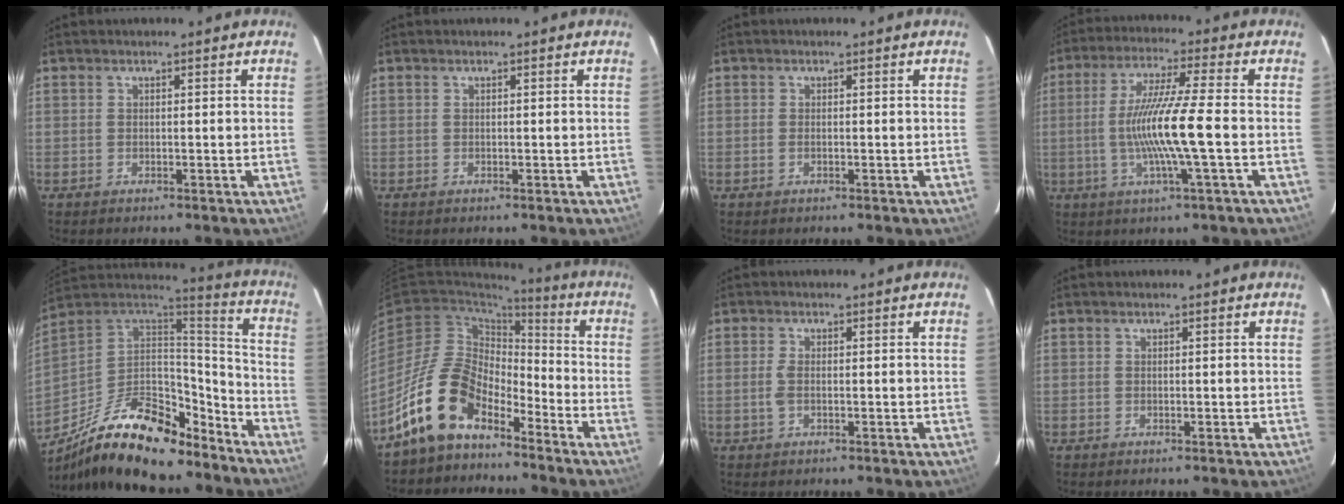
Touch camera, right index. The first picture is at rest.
{"total": 0.0}
{"total": 0.7, "force": [-0.2, 0.3, 0.6], "torque": [-0.015, 0.000, -0.005]}
{"total": 12.9, "force": [-2.1, -1.0, 12.7], "torque": [-0.237, -0.007, -0.038]}
{"total": 25.7, "force": [-18.0, 10.2, 15.3], "torque": [-0.284, -0.003, -0.287]}
{"total": 14.2, "force": [-9.7, 7.2, 7.6], "torque": [-0.148, 0.018, -0.187]}
{"total": 1.9, "force": [-0.4, 0.8, 1.7], "torque": [-0.039, 0.000, -0.008]}
{"total": 0.0}